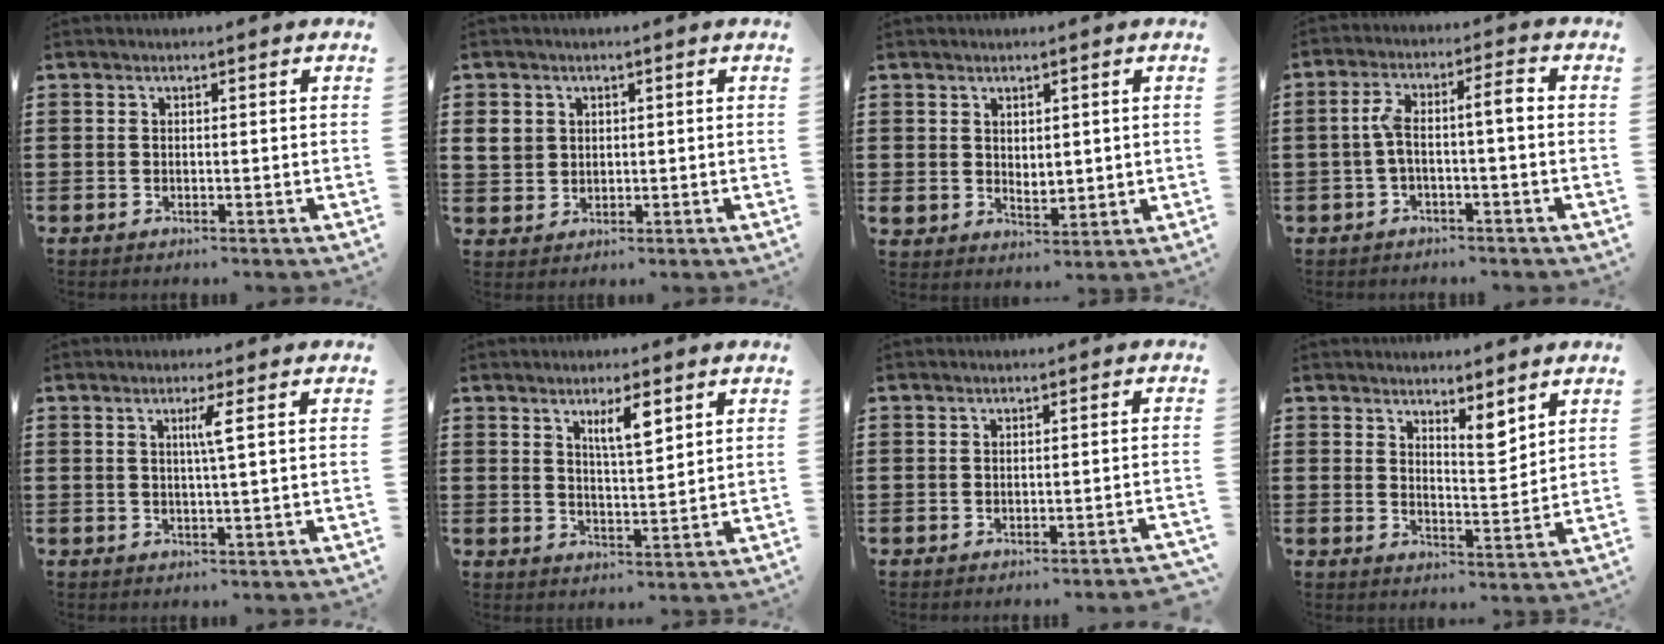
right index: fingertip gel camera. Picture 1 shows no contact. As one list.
[{"total": 3.5, "force": [1.1, 3.1, 1.2], "torque": [-0.043, 0.008, 0.017]}, {"total": 3.2, "force": [2.5, 1.9, 0.4], "torque": [-0.009, 0.000, 0.046]}, {"total": 5.2, "force": [-0.7, 1.1, 5.1], "torque": [-0.100, 0.005, -0.020]}, {"total": 2.5, "force": [0.6, -0.5, 2.3], "torque": [-0.045, -0.005, 0.007]}, {"total": 4.5, "force": [2.6, 1.1, 3.5], "torque": [-0.058, 0.000, 0.040]}, {"total": 1.2, "force": [-1.0, -0.4, 0.6], "torque": [-0.011, -0.004, -0.019]}, {"total": 4.3, "force": [3.8, 1.0, 1.9], "torque": [-0.029, -0.015, 0.064]}]